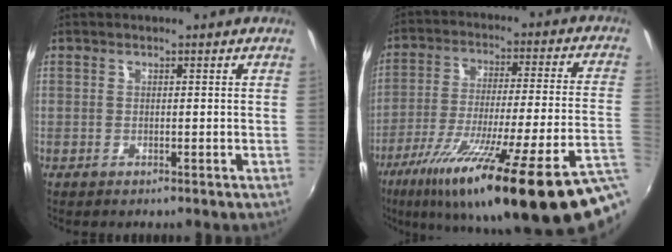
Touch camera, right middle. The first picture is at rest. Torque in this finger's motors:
{"motor_torque": [1.22, -0.92, 1.05, 0.21]}